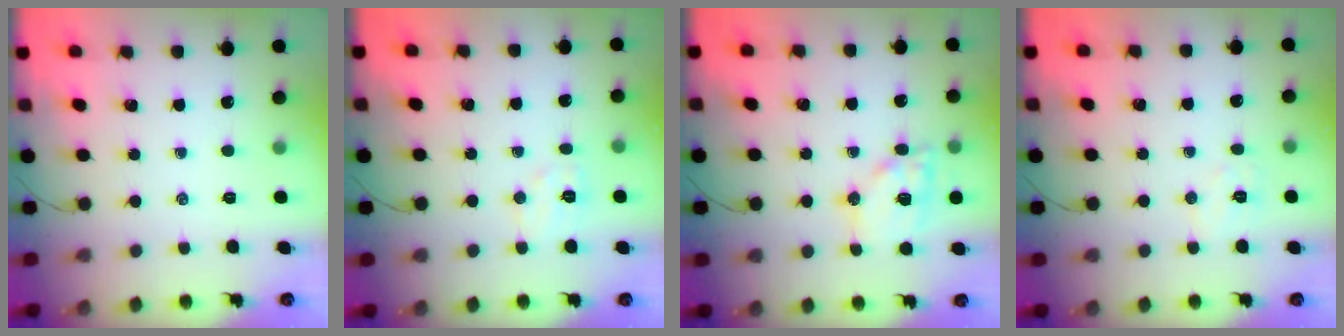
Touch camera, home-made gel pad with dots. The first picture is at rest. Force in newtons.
{"total": 5.7, "press": 5.6, "slide": 1.1}
{"total": 13.1, "press": 13.0, "slide": 1.9}
{"total": 4.9, "press": 4.7, "slide": 1.0}